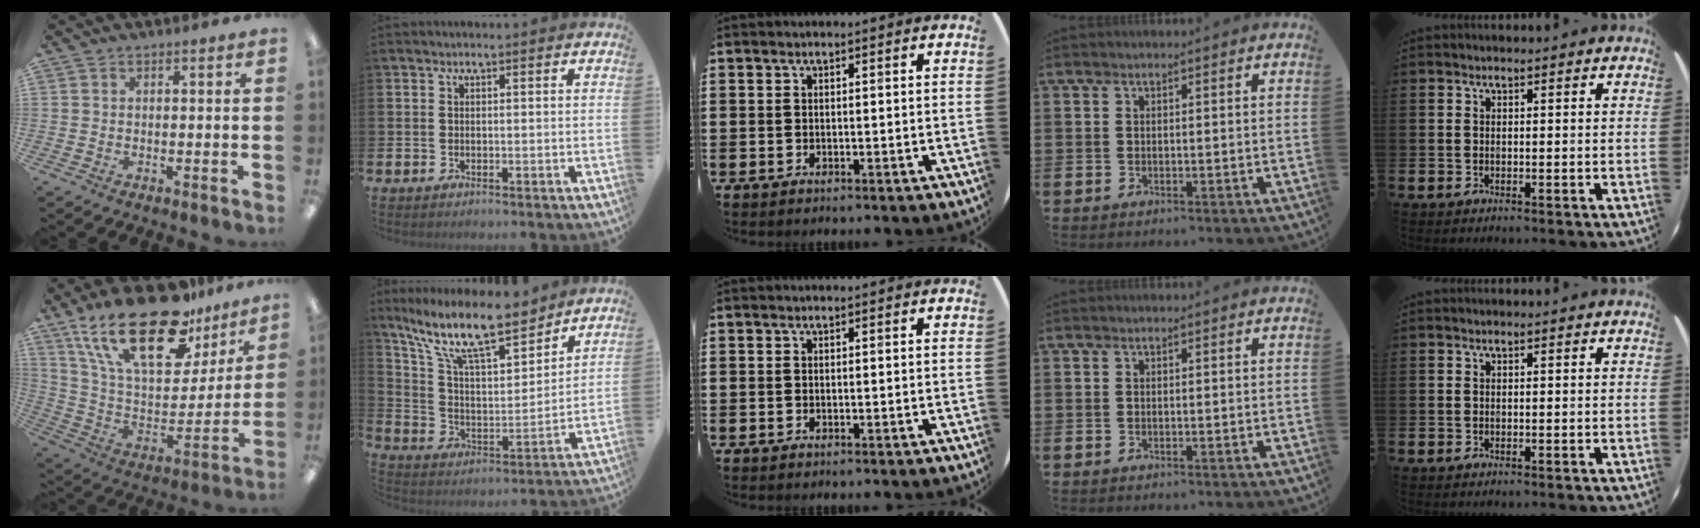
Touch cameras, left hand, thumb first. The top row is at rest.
{"thumb": {"total": 27.4, "force": [17.4, 12.1, 17.4], "torque": [-0.313, -0.101, 0.301]}, "index": {"total": 13.8, "force": [11.1, 3.7, 7.2], "torque": [-0.167, -0.063, 0.193]}}